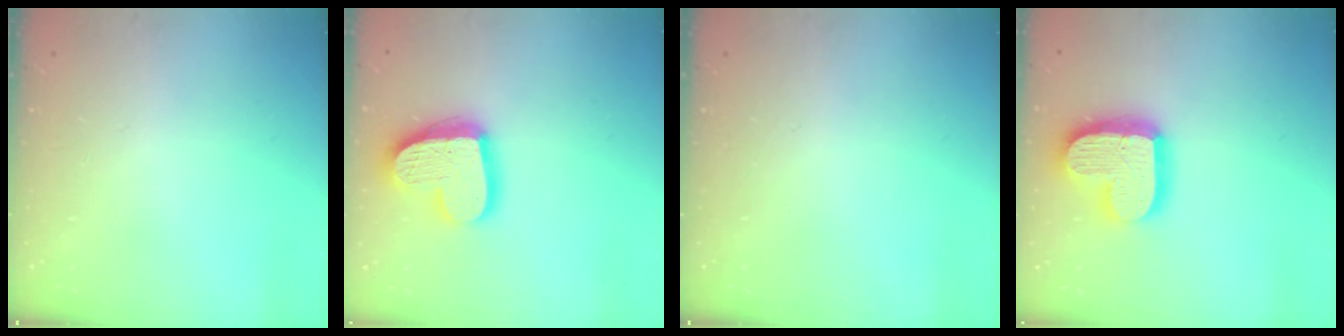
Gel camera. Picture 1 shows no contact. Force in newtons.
{"total": 18.1, "press": 18.0, "slide": 1.5}
{"total": 0.0}
{"total": 17.8, "press": 17.8, "slide": 1.3}